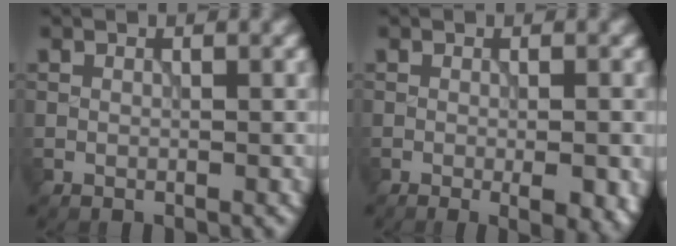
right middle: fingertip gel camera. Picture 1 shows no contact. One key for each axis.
{"total": 3.7, "fx": -1.2, "fy": 0.8, "fz": 3.4, "tx": -0.047, "ty": -0.009, "tz": -0.010}